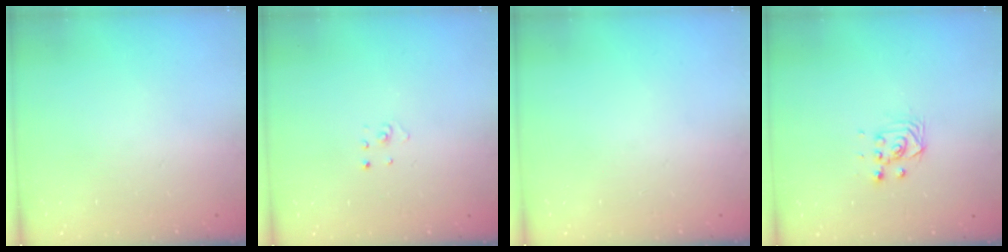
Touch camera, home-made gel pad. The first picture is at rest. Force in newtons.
{"total": 1.5, "press": 1.5, "slide": 0.1}
{"total": 0.0}
{"total": 4.3, "press": 4.3, "slide": 0.6}